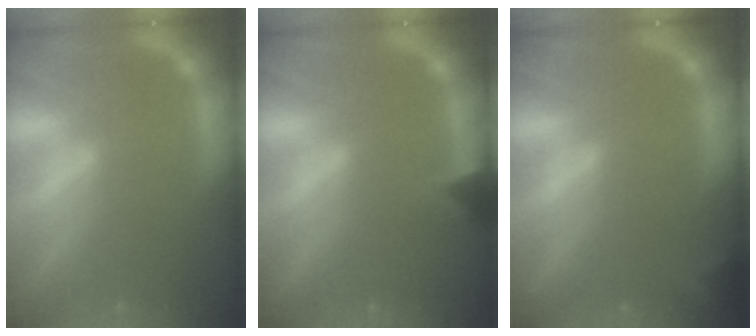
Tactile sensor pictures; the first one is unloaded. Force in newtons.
{"total": 1.9}
{"total": 2.4}